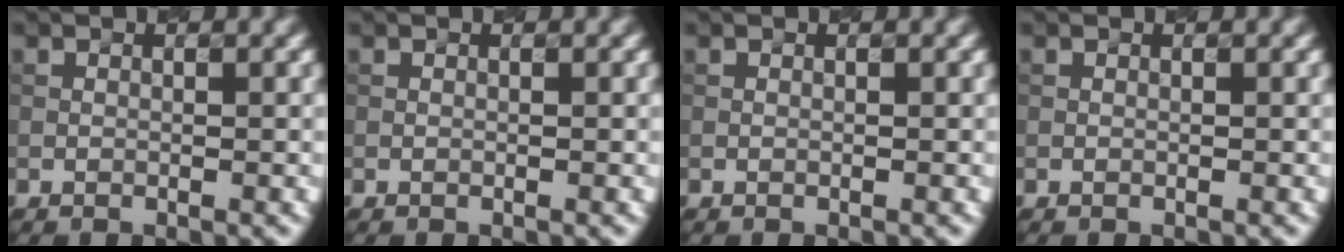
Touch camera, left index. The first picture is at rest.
{"total": 0.0}
{"total": 0.0}
{"total": 0.0}